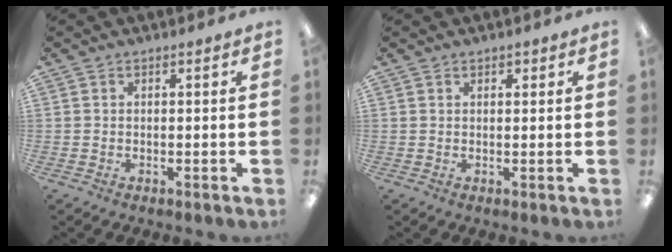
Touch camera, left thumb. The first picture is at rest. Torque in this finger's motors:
{"motor_torque": [0.14, -0.22, -0.29, 0.14, -0.01]}